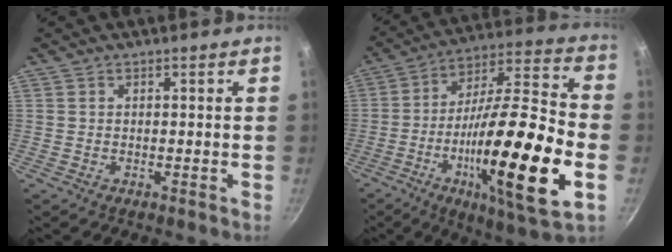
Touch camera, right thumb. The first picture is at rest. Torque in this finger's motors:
{"motor_torque": [1.87, 3.15, 2.32, -0.46, 0.64]}